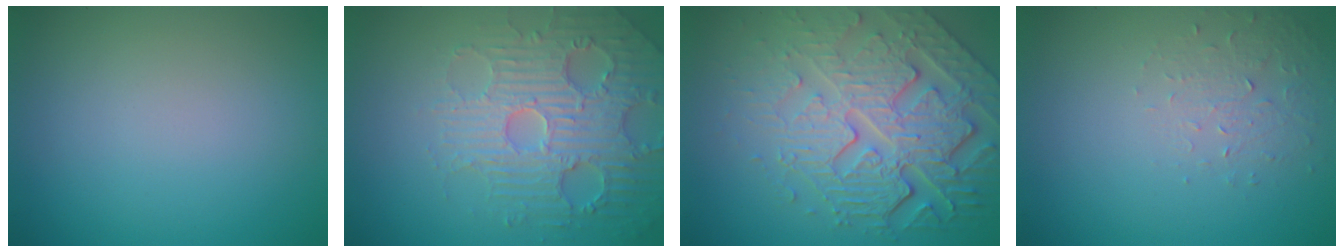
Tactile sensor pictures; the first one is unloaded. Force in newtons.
{"total": 4.7, "press": 4.7, "slide": 0.9}
{"total": 8.2, "press": 5.8, "slide": 5.7}
{"total": 1.4, "press": 0.7, "slide": 1.2}